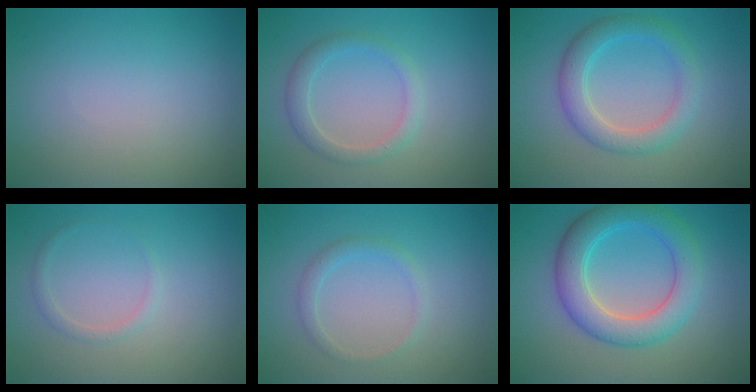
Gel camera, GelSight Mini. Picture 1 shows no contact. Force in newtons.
{"total": 2.2, "press": 2.2, "slide": 0.0}
{"total": 3.7, "press": 3.7, "slide": 0.1}
{"total": 0.9, "press": 0.9, "slide": 0.1}
{"total": 1.4, "press": 1.4, "slide": 0.2}
{"total": 5.8, "press": 5.8, "slide": 0.2}